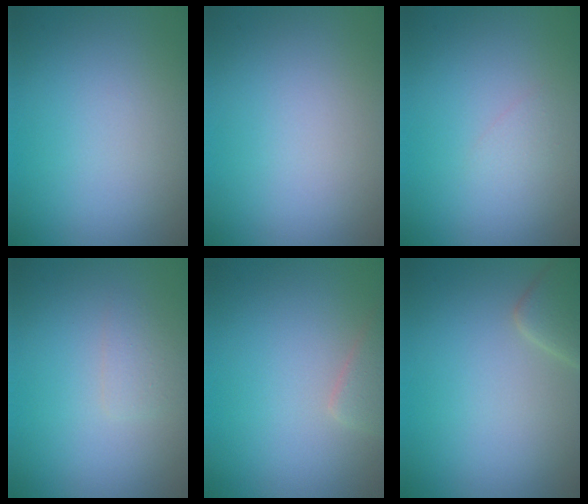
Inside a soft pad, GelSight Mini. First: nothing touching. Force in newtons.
{"total": 0.0}
{"total": 0.7, "press": 0.7, "slide": 0.1}
{"total": 1.1, "press": 1.1, "slide": 0.1}
{"total": 1.7, "press": 1.7, "slide": 0.1}
{"total": 2.3, "press": 2.3, "slide": 0.2}